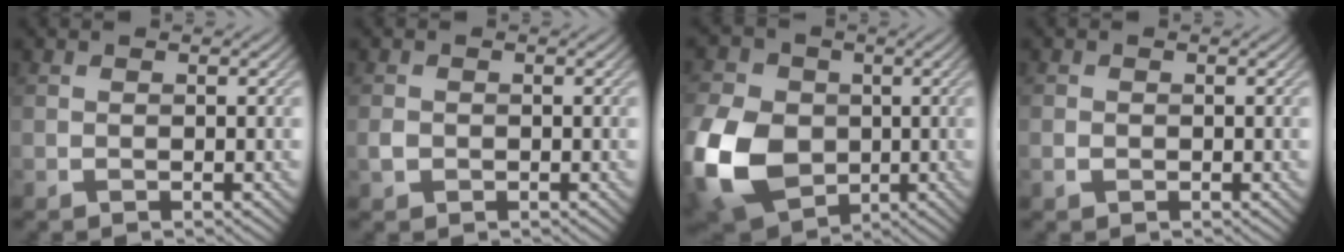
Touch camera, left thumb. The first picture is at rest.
{"total": 1.1, "force": [-0.3, 1.0, 0.5], "torque": [-0.011, -0.003, -0.010]}
{"total": 15.4, "force": [-2.8, 11.6, 9.7], "torque": [-0.270, -0.018, -0.062]}
{"total": 1.1, "force": [-0.3, 0.9, 0.6], "torque": [-0.013, -0.005, -0.008]}